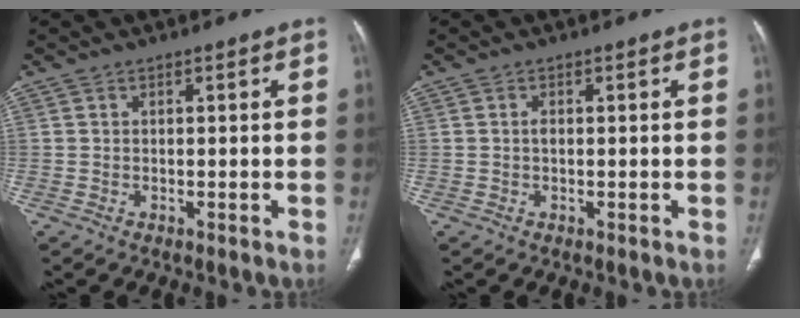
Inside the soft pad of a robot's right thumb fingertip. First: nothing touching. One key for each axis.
{"total": 0.8, "fx": -0.1, "fy": 0.5, "fz": 0.7, "tx": -0.011, "ty": 0.001, "tz": -0.003}